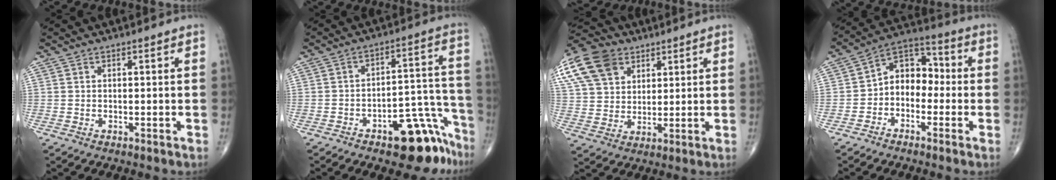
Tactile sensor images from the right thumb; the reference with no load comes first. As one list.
[{"total": 13.8, "force": [-9.1, 6.0, 8.5], "torque": [-0.052, 0.099, -0.123]}, {"total": 17.6, "force": [8.3, 12.5, 9.2], "torque": [-0.193, 0.010, 0.152]}, {"total": 9.2, "force": [-1.7, 6.8, 6.0], "torque": [-0.060, 0.046, -0.050]}]